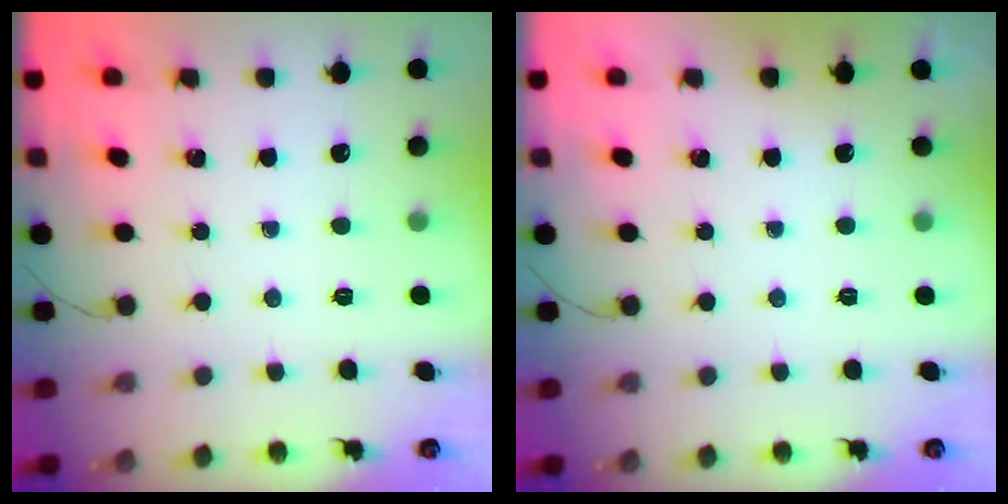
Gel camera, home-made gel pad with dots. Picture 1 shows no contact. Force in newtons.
{"total": 1.8, "press": 1.8, "slide": 0.3}